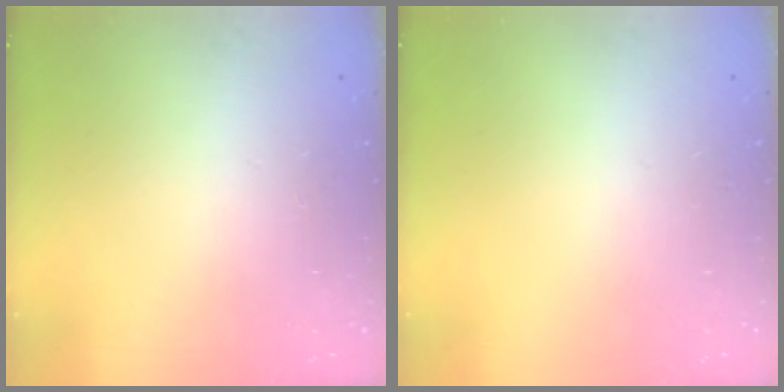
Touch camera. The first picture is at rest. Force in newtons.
{"total": 0.0}